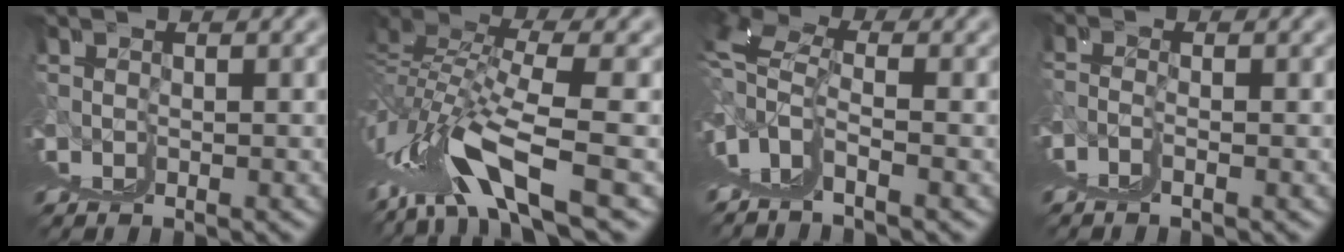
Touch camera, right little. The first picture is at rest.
{"total": 7.3, "force": [3.0, 0.4, 6.7], "torque": [-0.116, 0.025, 0.055]}
{"total": 5.9, "force": [3.0, 1.5, 4.9], "torque": [-0.060, 0.028, 0.046]}
{"total": 2.6, "force": [1.1, 1.2, 2.1], "torque": [-0.035, 0.004, 0.020]}